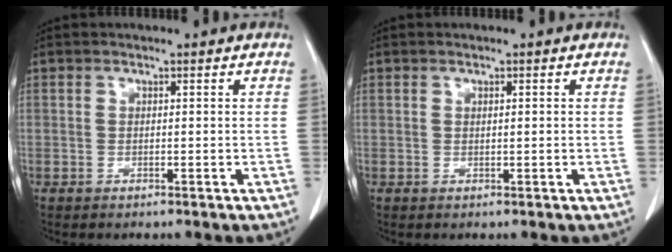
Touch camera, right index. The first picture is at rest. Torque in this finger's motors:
{"motor_torque": [-0.13, -0.09, -0.02, -0.01]}